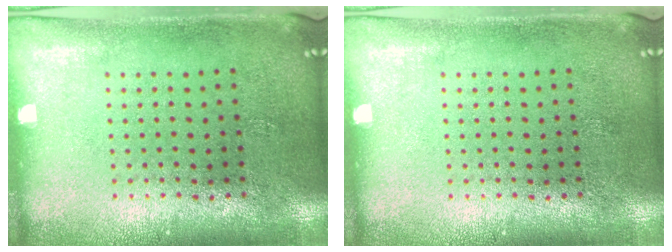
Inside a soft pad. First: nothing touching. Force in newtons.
{"total": 0.0}